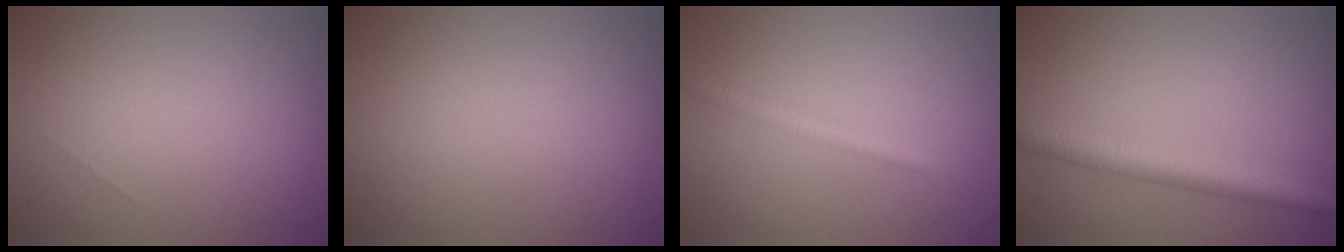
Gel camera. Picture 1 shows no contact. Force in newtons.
{"total": 0.0}
{"total": 1.8, "press": 1.8, "slide": 0.0}
{"total": 3.9, "press": 3.9, "slide": 0.1}